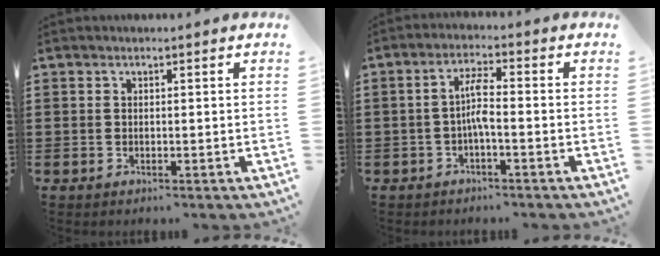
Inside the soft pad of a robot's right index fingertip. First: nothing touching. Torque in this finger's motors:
{"motor_torque": [1.05, -0.50, 0.22, 0.15]}